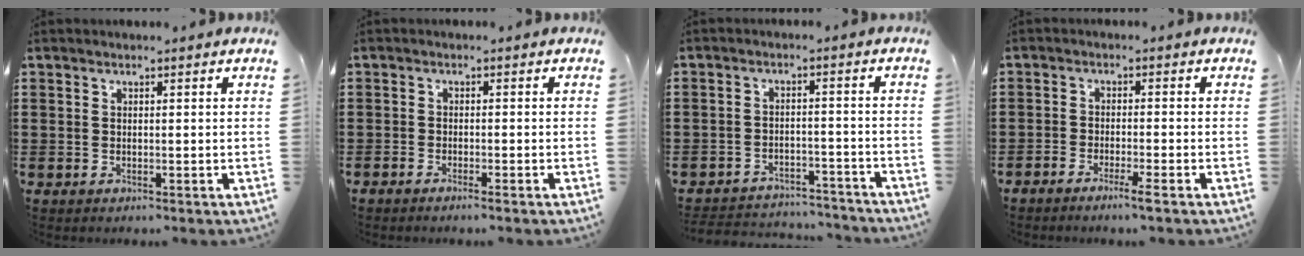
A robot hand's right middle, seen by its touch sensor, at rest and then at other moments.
{"total": 1.1, "force": [-1.0, -0.1, 0.4], "torque": [-0.007, -0.001, -0.019]}
{"total": 3.8, "force": [-3.8, 0.6, 0.0], "torque": [-0.006, 0.001, -0.081]}
{"total": 2.4, "force": [-1.9, 0.0, 1.4], "torque": [-0.030, 0.000, -0.038]}